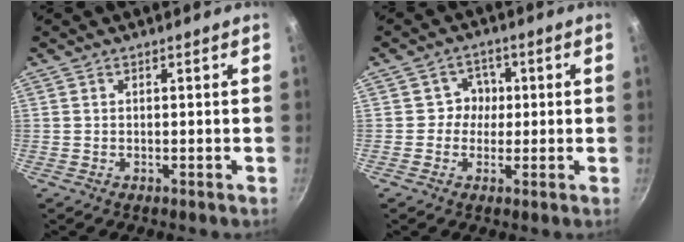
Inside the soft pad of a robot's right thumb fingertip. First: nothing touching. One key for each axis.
{"total": 4.1, "fx": 0.1, "fy": 3.9, "fz": 1.3, "tx": 0.015, "ty": 0.012, "tz": -0.009}